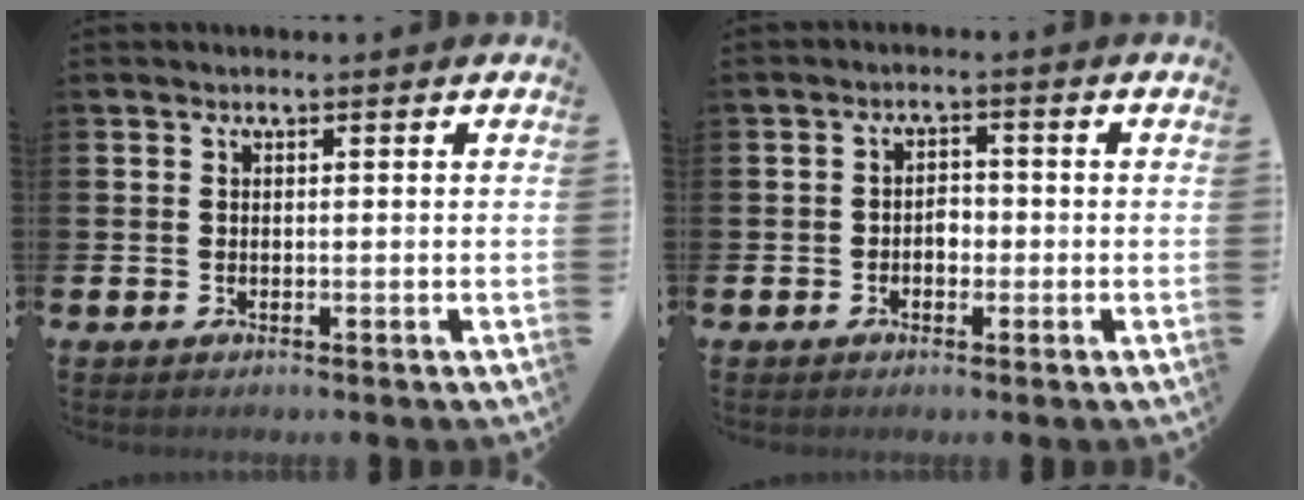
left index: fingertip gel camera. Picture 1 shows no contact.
{"total": 2.0, "force": [-0.8, 1.5, 1.1], "torque": [-0.019, 0.006, -0.019]}